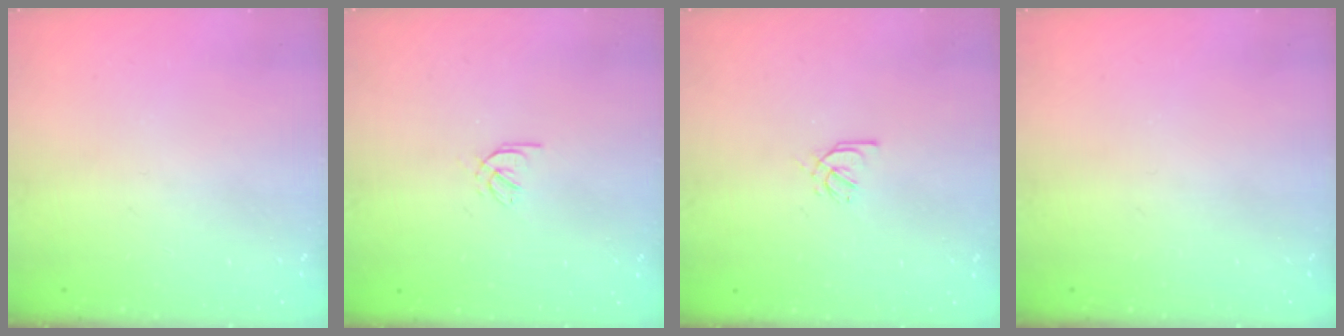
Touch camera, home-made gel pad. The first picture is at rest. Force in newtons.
{"total": 2.0, "press": 1.9, "slide": 0.6}
{"total": 2.6, "press": 2.5, "slide": 0.7}
{"total": 0.0}